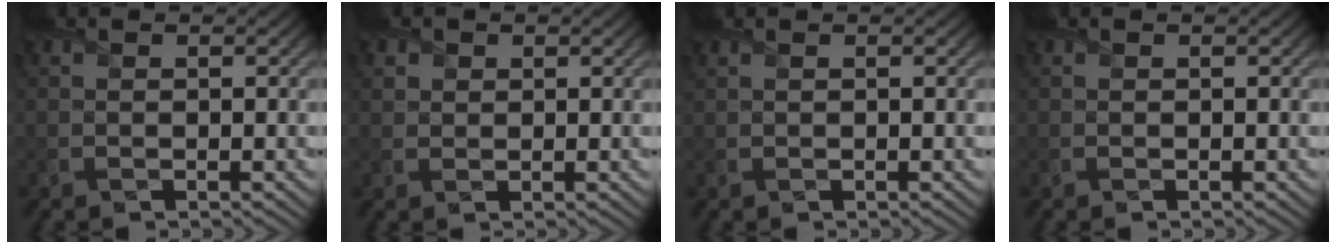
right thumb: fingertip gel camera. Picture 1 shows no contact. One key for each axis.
{"total": 1.6, "fx": 0.8, "fy": 1.3, "fz": 0.3, "tx": -0.014, "ty": -0.004, "tz": 0.014}
{"total": 0.6, "fx": 0.5, "fy": 0.1, "fz": 0.3, "tx": -0.010, "ty": 0.006, "tz": 0.010}
{"total": 0.0}